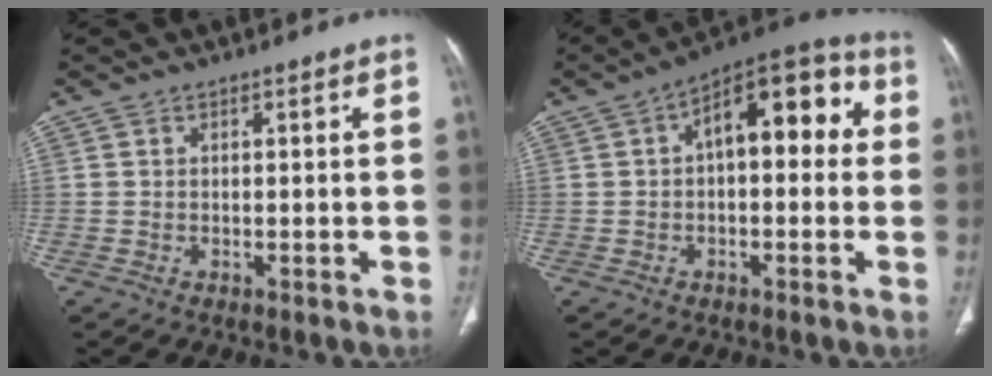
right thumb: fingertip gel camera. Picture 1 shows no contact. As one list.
[{"total": 14.4, "force": [2.2, 7.2, 12.2], "torque": [-0.134, 0.046, 0.023]}]